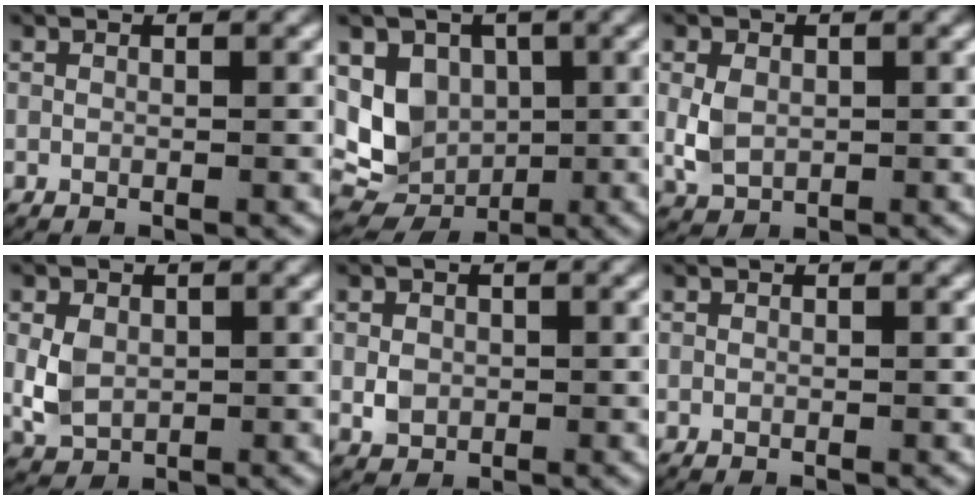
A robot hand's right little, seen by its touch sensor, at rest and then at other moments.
{"total": 8.0, "force": [-1.5, 6.9, 3.7], "torque": [-0.097, -0.037, -0.013]}
{"total": 2.7, "force": [0.1, 2.1, 1.8], "torque": [-0.048, -0.004, 0.007]}
{"total": 3.1, "force": [0.2, 2.5, 1.9], "torque": [-0.050, -0.004, 0.008]}
{"total": 1.4, "force": [0.0, 1.2, 0.7], "torque": [-0.017, 0.000, 0.002]}
{"total": 0.0}